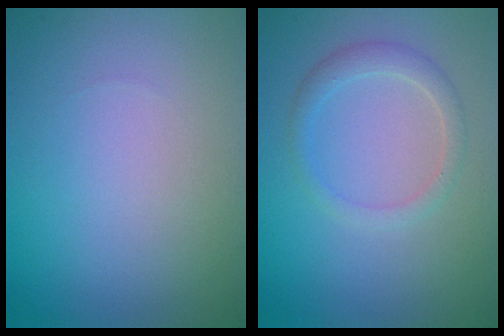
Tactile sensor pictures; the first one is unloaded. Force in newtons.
{"total": 1.8, "press": 1.8, "slide": 0.1}